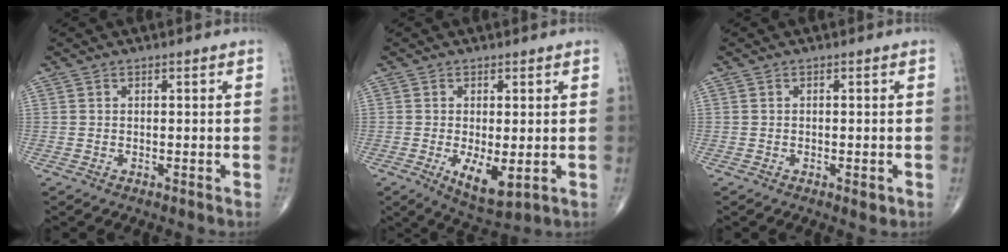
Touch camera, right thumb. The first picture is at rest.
{"total": 7.0, "force": [-1.4, 2.8, 6.3], "torque": [-0.103, -0.021, -0.013]}
{"total": 1.6, "force": [-0.6, 0.7, 1.3], "torque": [-0.016, -0.002, -0.006]}